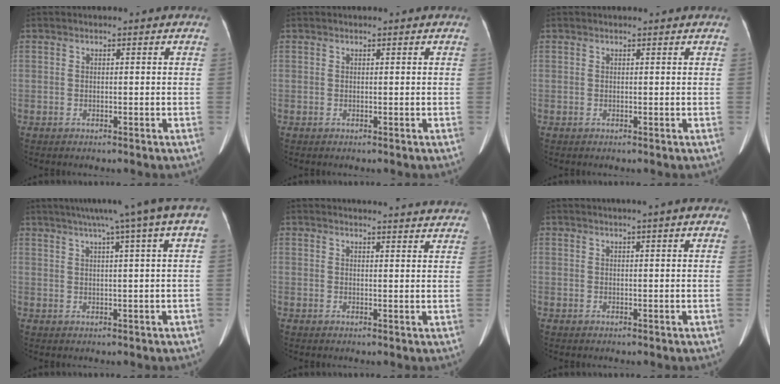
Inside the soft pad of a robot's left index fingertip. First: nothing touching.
{"total": 0.0}
{"total": 1.4, "force": [1.3, -0.1, 0.3], "torque": [-0.009, 0.010, 0.018]}
{"total": 11.8, "force": [7.4, -1.1, 9.1], "torque": [-0.132, 0.033, 0.086]}
{"total": 19.2, "force": [18.7, 1.8, 4.0], "torque": [-0.035, -0.034, 0.202]}
{"total": 5.7, "force": [4.6, -0.3, 3.4], "torque": [-0.049, 0.025, 0.052]}